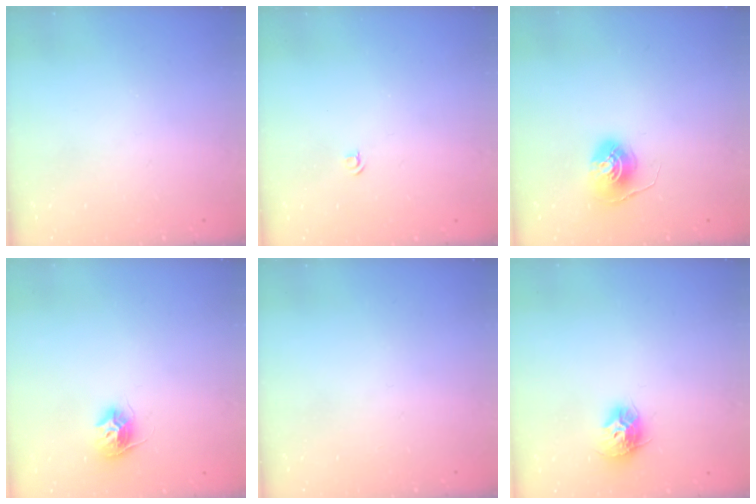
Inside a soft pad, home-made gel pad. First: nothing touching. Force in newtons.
{"total": 3.2, "press": 3.2, "slide": 0.4}
{"total": 6.4, "press": 6.4, "slide": 0.6}
{"total": 9.6, "press": 9.6, "slide": 0.6}
{"total": 0.0}
{"total": 9.9, "press": 9.8, "slide": 0.5}